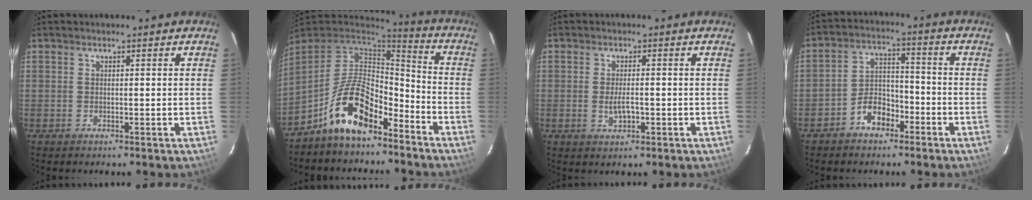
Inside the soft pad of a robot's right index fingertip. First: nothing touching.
{"total": 14.7, "force": [-9.2, 6.3, 9.6], "torque": [-0.198, 0.015, -0.166]}
{"total": 3.2, "force": [-0.8, 1.3, 2.8], "torque": [-0.053, -0.003, -0.013]}
{"total": 6.7, "force": [-4.3, 4.2, 2.9], "torque": [-0.058, 0.024, -0.069]}